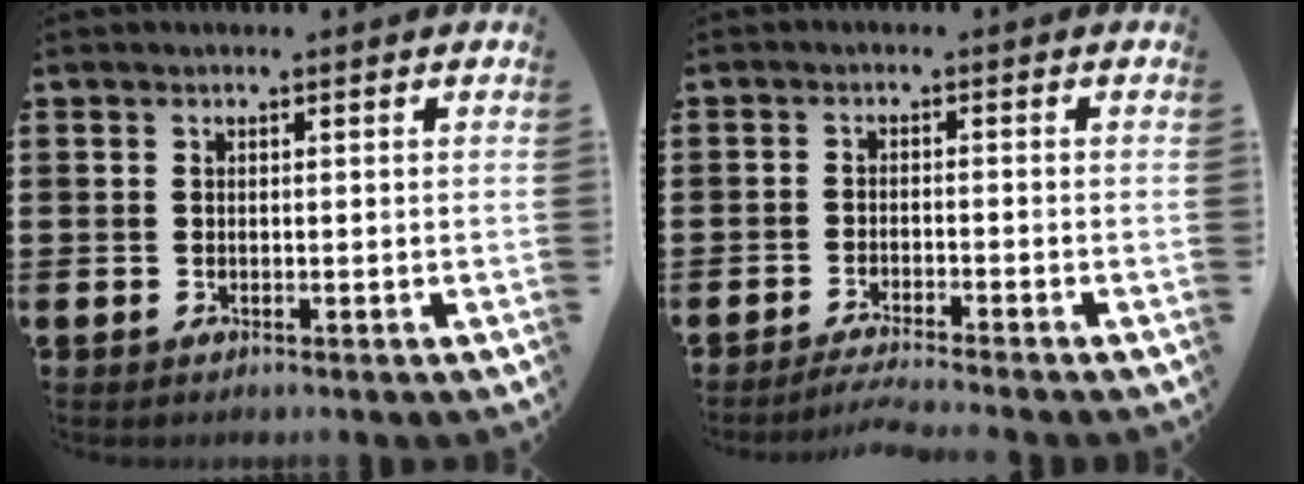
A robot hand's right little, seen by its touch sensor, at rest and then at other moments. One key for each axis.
{"total": 2.2, "fx": -2.0, "fy": -0.3, "fz": 0.8, "tx": -0.012, "ty": 0.002, "tz": -0.039}